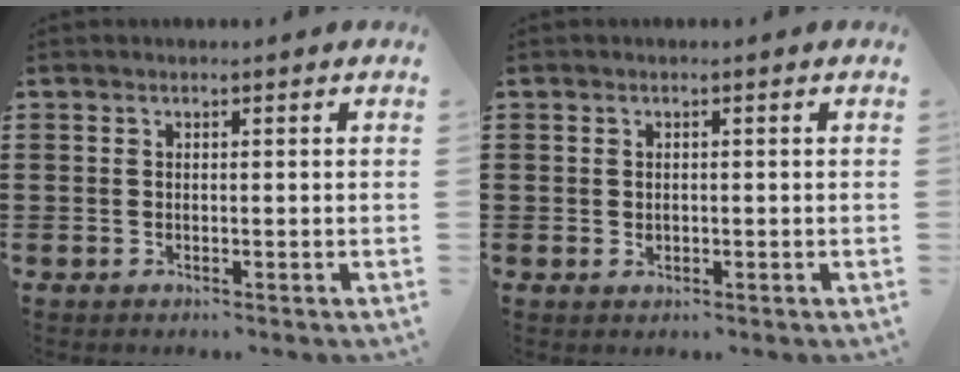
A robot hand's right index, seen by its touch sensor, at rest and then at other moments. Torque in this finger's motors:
{"motor_torque": [-0.28, 0.52, 0.00, 0.00]}